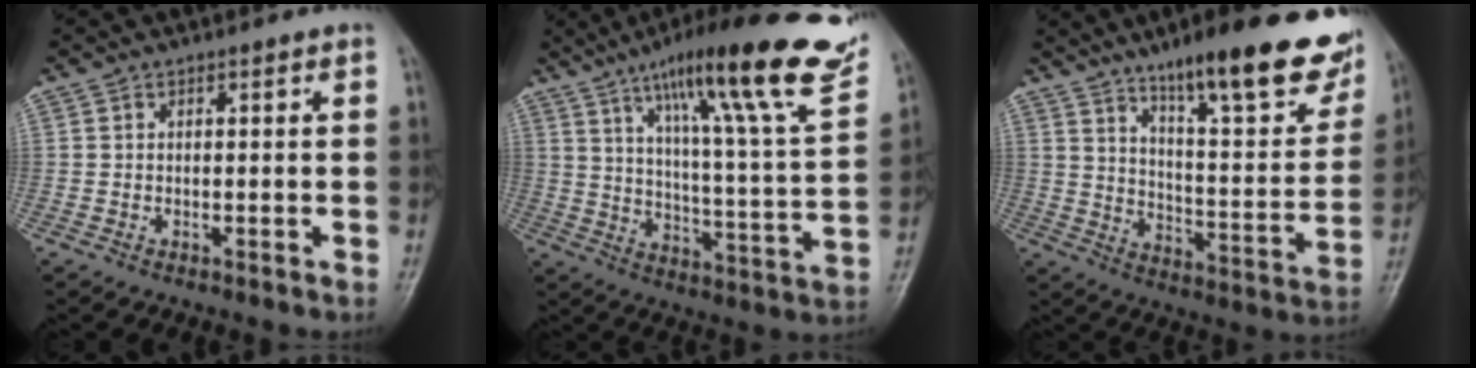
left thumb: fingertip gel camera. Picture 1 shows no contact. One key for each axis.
{"total": 27.0, "fx": 16.4, "fy": 3.7, "fz": 21.1, "tx": -0.300, "ty": -0.042, "tz": 0.243}
{"total": 24.4, "fx": 16.3, "fy": 5.4, "fz": 17.3, "tx": -0.211, "ty": -0.064, "tz": 0.242}